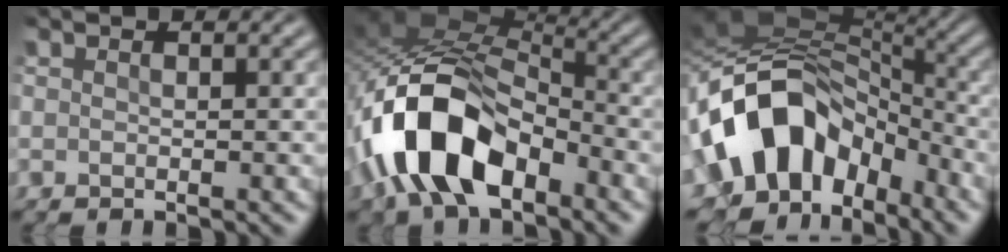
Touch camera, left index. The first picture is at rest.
{"total": 11.9, "force": [-4.5, 6.5, 8.9], "torque": [-0.184, 0.008, -0.084]}
{"total": 12.4, "force": [-2.6, 8.5, 8.7], "torque": [-0.152, 0.014, -0.055]}